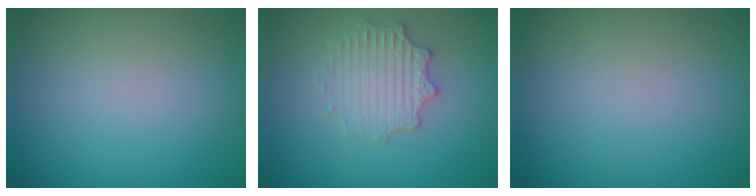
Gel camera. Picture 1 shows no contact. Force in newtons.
{"total": 2.9, "press": 2.9, "slide": 0.6}
{"total": 0.0}